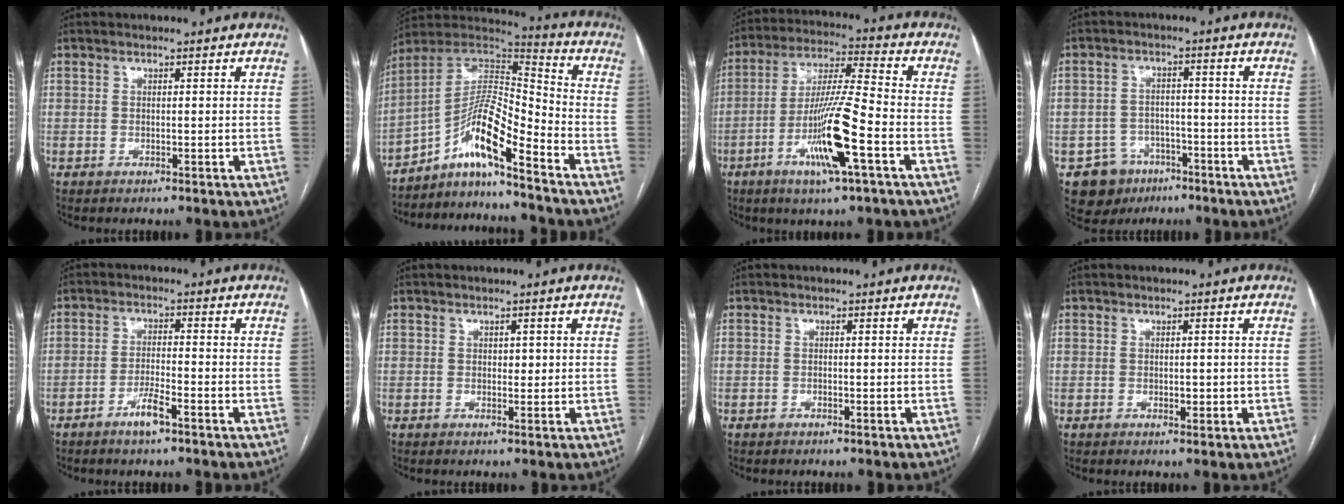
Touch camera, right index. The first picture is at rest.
{"total": 11.8, "force": [-7.4, 1.3, 9.1], "torque": [-0.171, 0.029, -0.135]}
{"total": 13.7, "force": [-5.2, 0.5, 12.7], "torque": [-0.245, -0.009, -0.097]}
{"total": 6.9, "force": [-3.8, 5.7, 1.0], "torque": [-0.016, 0.010, -0.051]}
{"total": 4.0, "force": [-2.7, 0.5, 3.0], "torque": [-0.058, -0.001, -0.049]}
{"total": 1.2, "force": [0.2, 0.8, 0.8], "torque": [-0.007, 0.001, 0.003]}
{"total": 0.0}
{"total": 1.6, "force": [-0.2, 1.0, 1.3], "torque": [-0.017, 0.000, 0.001]}